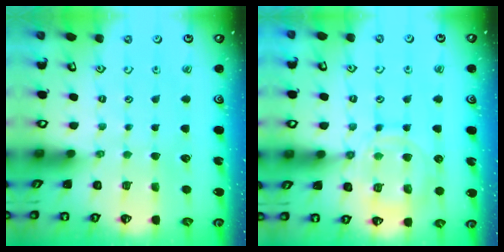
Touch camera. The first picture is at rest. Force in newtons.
{"total": 12.7, "press": 12.7, "slide": 1.0}